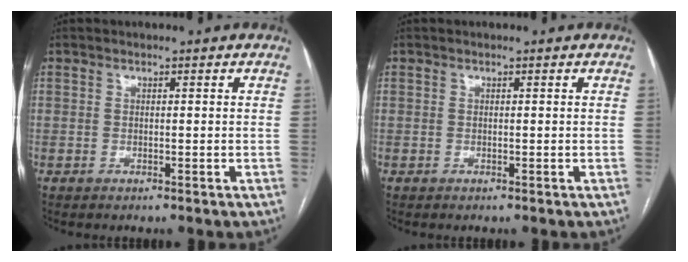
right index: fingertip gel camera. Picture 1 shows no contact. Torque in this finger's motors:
{"motor_torque": [0.00, 0.00, 0.00, 0.00]}